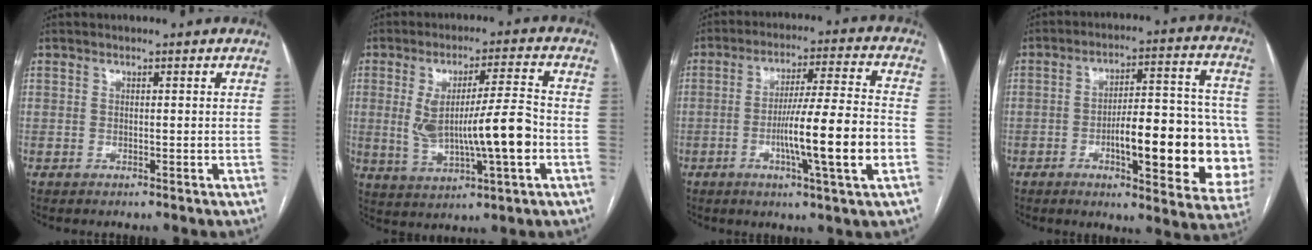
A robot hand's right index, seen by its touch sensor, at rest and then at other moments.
{"total": 12.5, "force": [-1.4, 1.6, 12.3], "torque": [-0.225, 0.007, -0.015]}
{"total": 13.6, "force": [-3.5, -0.4, 13.1], "torque": [-0.221, -0.003, -0.061]}
{"total": 19.9, "force": [-4.4, 4.9, 18.8], "torque": [-0.191, 0.027, -0.045]}